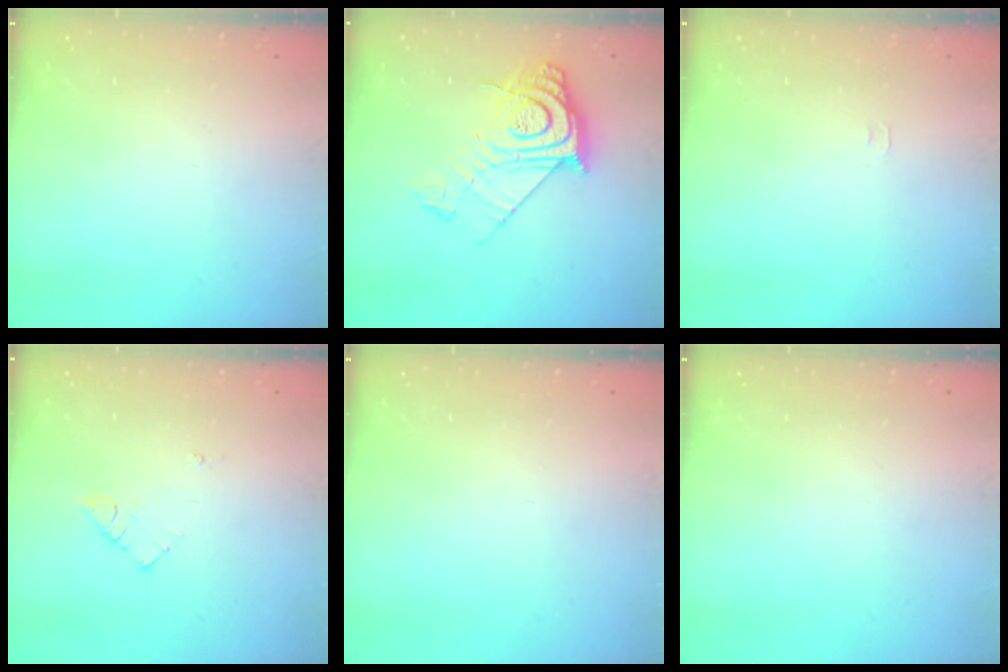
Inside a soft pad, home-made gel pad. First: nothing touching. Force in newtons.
{"total": 14.6, "press": 14.5, "slide": 1.2}
{"total": 3.4, "press": 3.4, "slide": 0.3}
{"total": 3.8, "press": 3.8, "slide": 0.6}
{"total": 0.0}
{"total": 0.0}